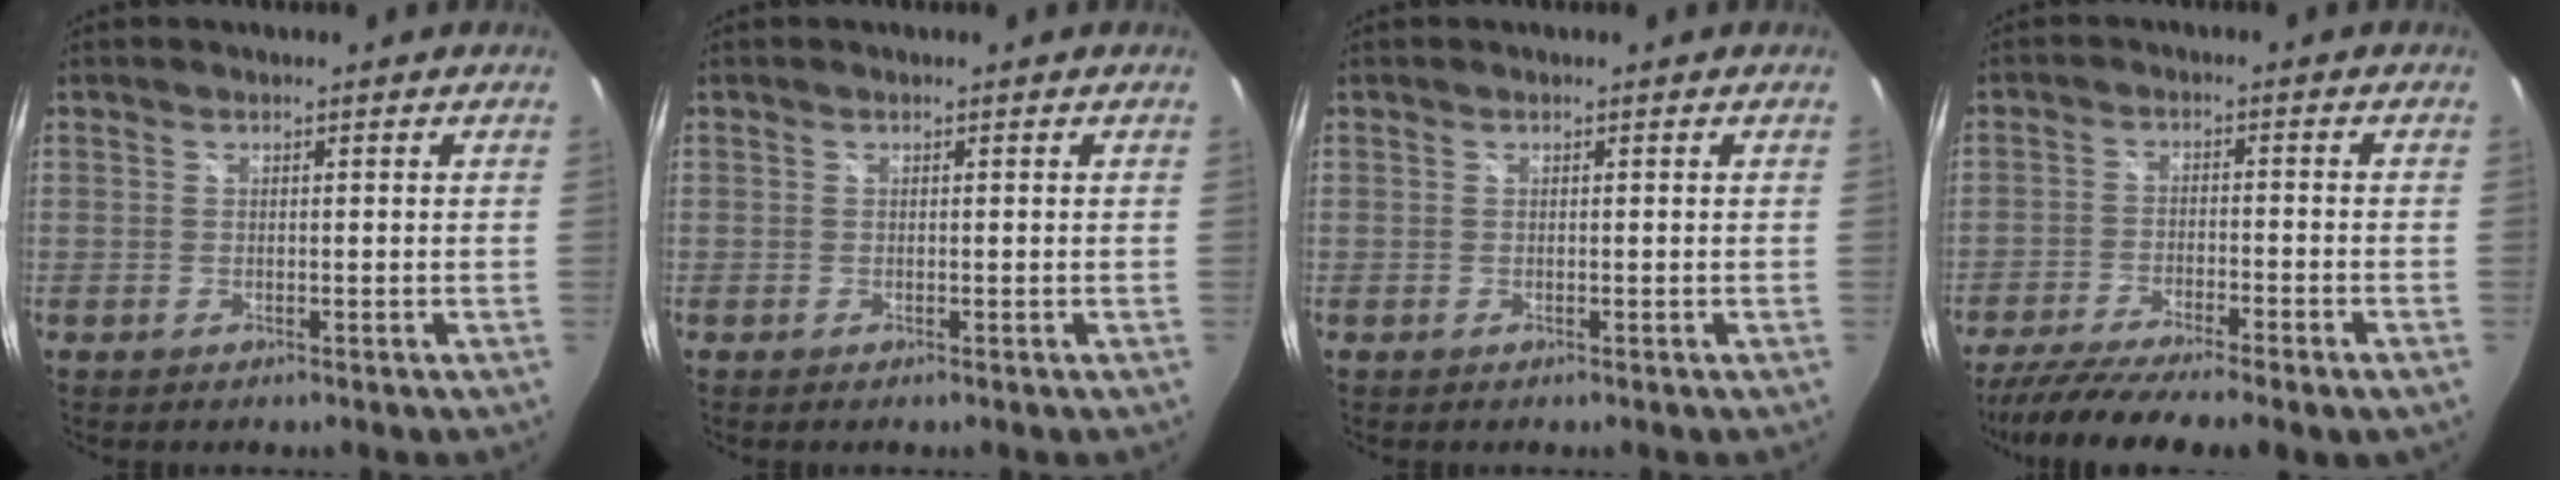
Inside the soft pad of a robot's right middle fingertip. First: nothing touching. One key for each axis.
{"total": 0.0}
{"total": 0.0}
{"total": 13.2, "fx": -10.9, "fy": 0.7, "fz": 7.4, "tx": -0.146, "ty": -0.037, "tz": -0.176}